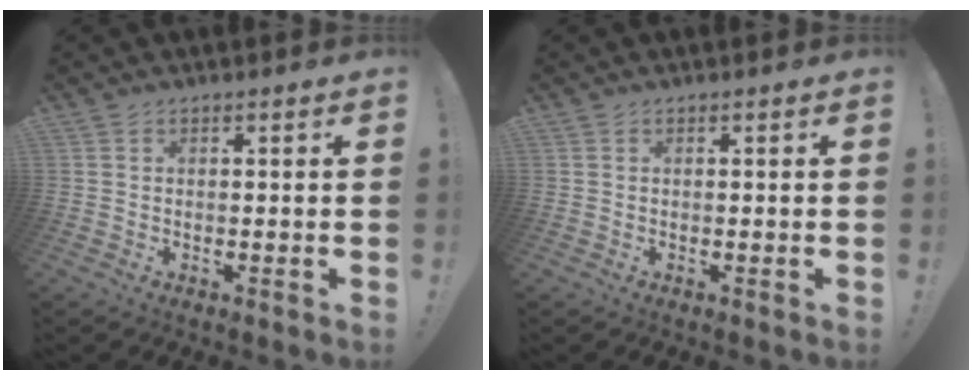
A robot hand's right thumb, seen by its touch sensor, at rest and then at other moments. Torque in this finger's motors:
{"motor_torque": [-0.01, 0.01, 0.00, -0.02, 0.00]}